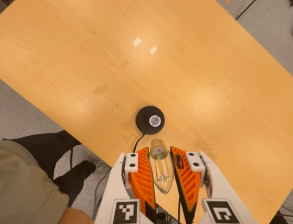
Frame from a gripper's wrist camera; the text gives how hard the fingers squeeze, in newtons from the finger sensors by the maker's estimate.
{"total": 20.7, "left": 22.4, "right": 19.1}